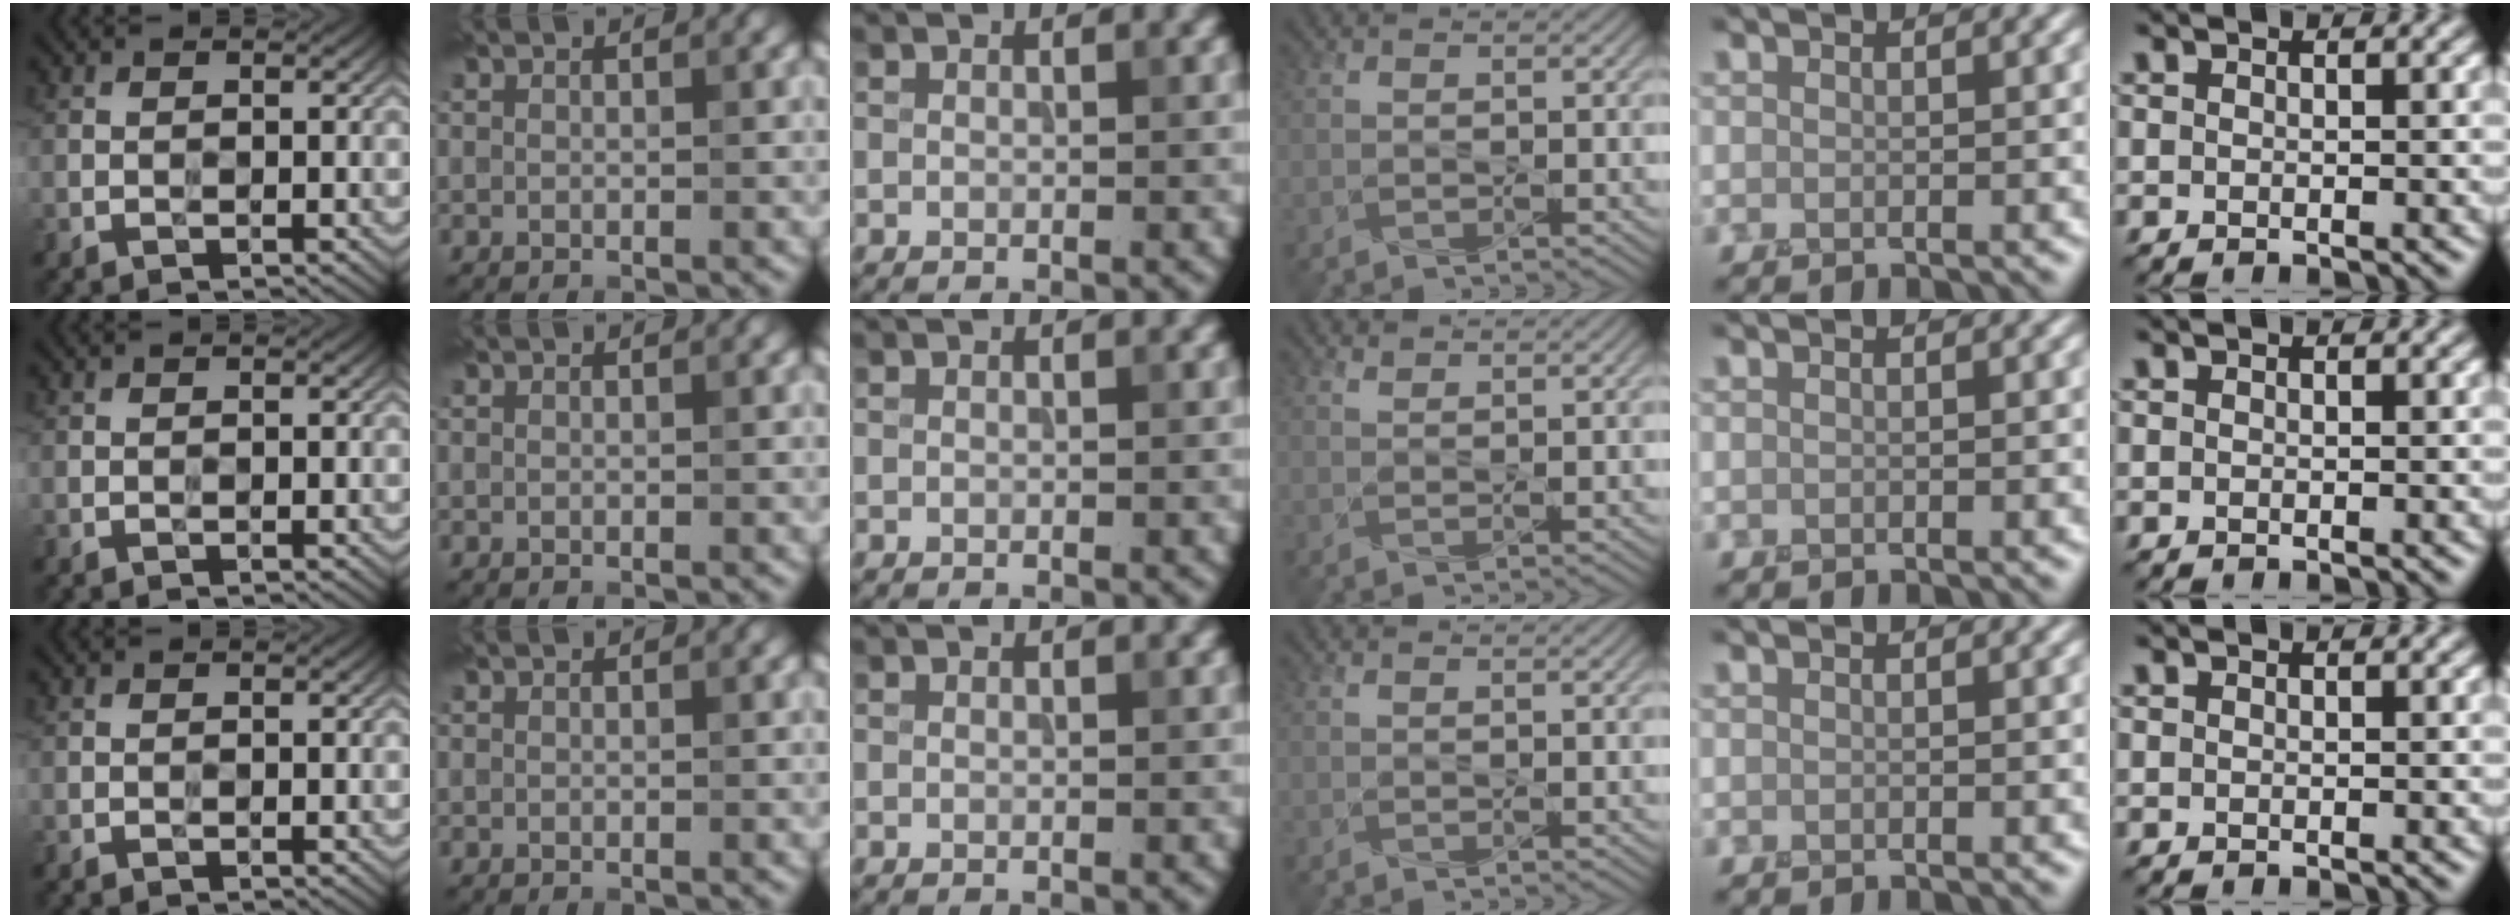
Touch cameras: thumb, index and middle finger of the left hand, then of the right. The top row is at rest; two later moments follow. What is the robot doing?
{"motion": "squeeze", "object": "paper clamp"}